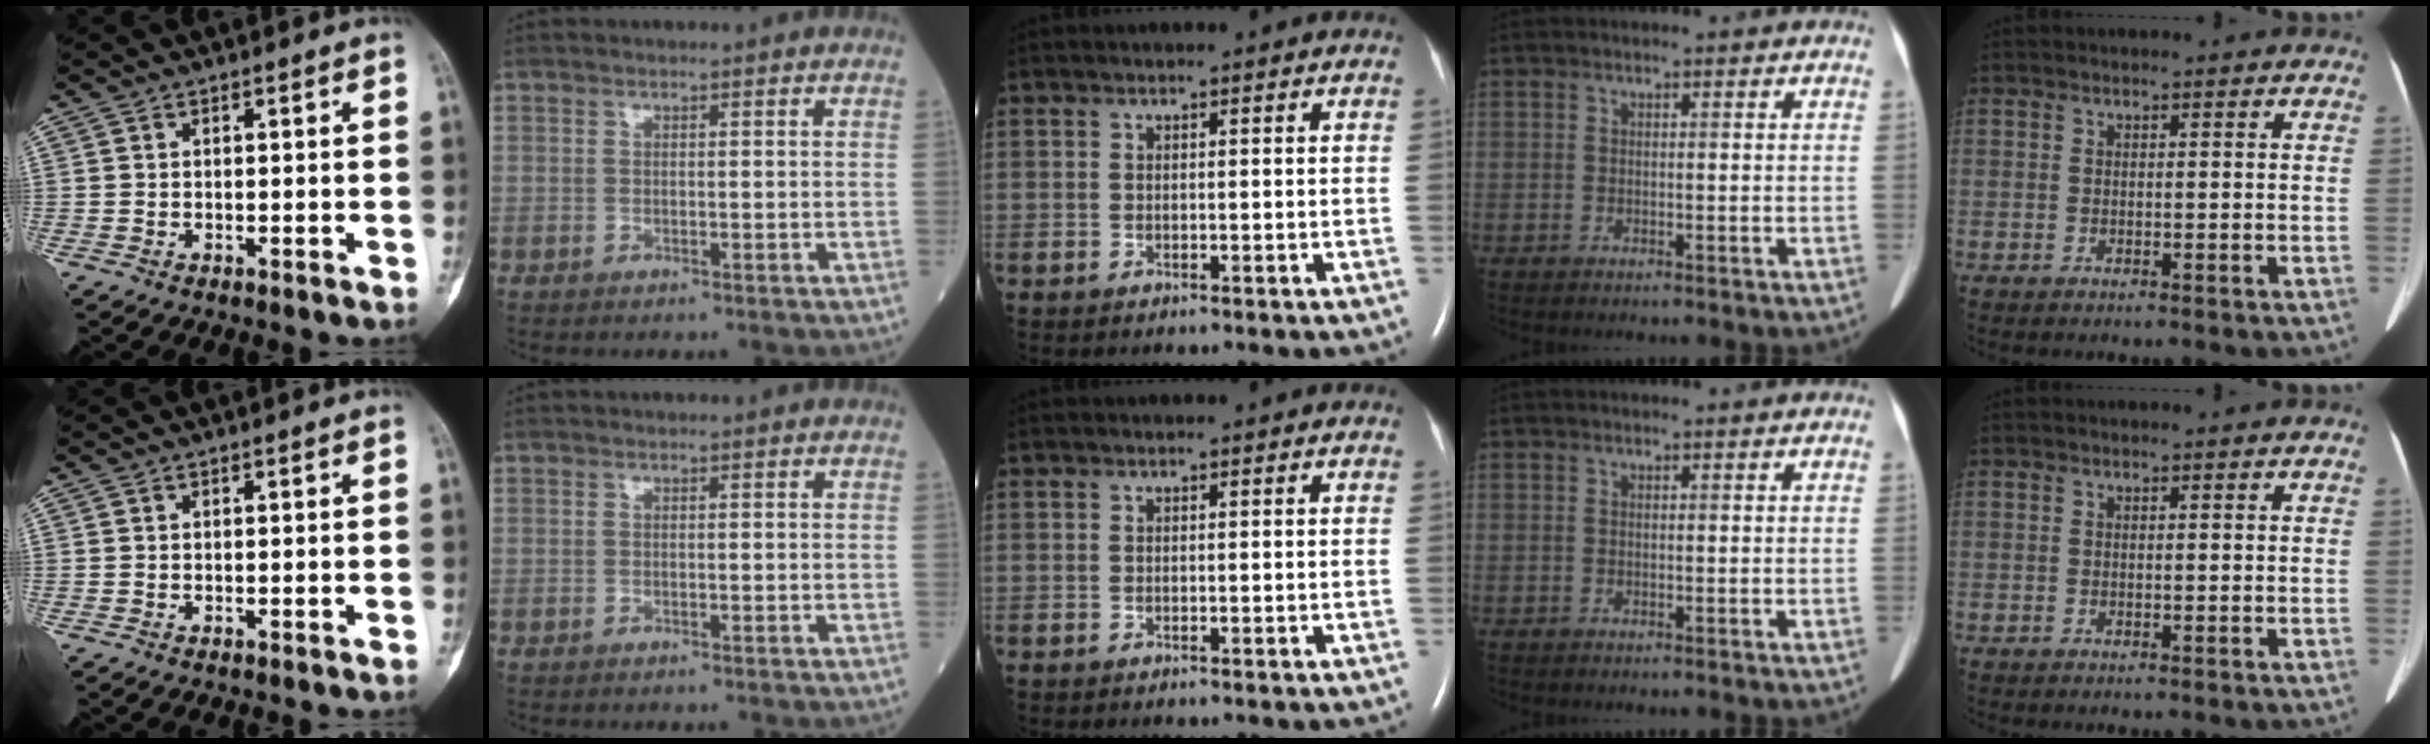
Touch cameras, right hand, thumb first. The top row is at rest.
{}